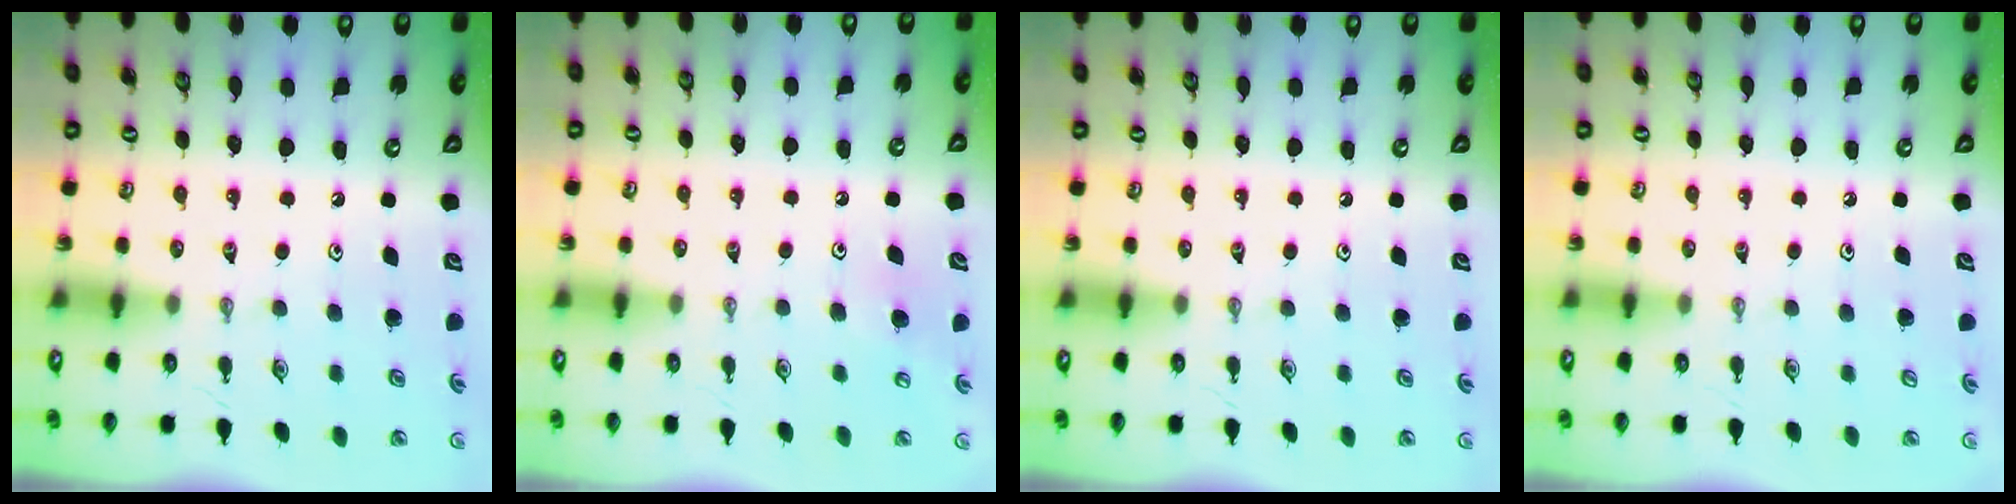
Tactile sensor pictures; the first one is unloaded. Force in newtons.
{"total": 5.5, "press": 5.5, "slide": 0.4}
{"total": 0.0}
{"total": 1.0, "press": 0.2, "slide": 1.0}